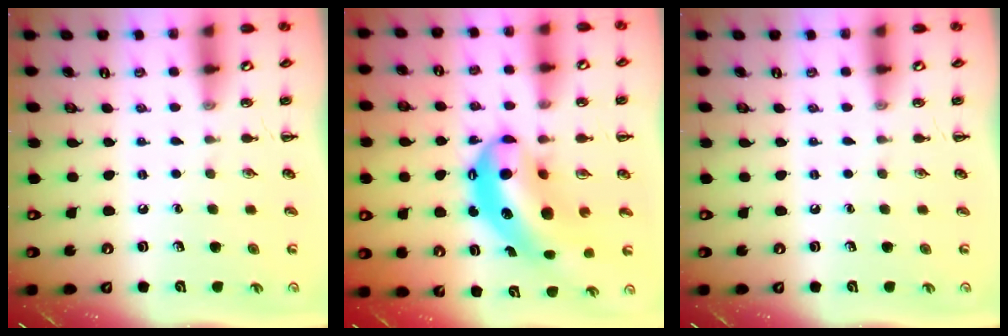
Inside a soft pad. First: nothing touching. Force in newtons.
{"total": 12.8, "press": 12.4, "slide": 3.1}
{"total": 0.0}